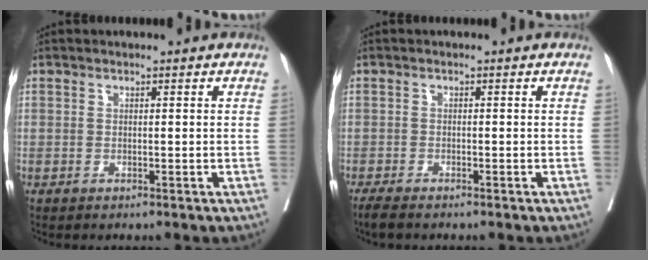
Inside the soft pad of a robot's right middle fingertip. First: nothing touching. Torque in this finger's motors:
{"motor_torque": [-0.11, -0.04, 0.02, 0.01]}